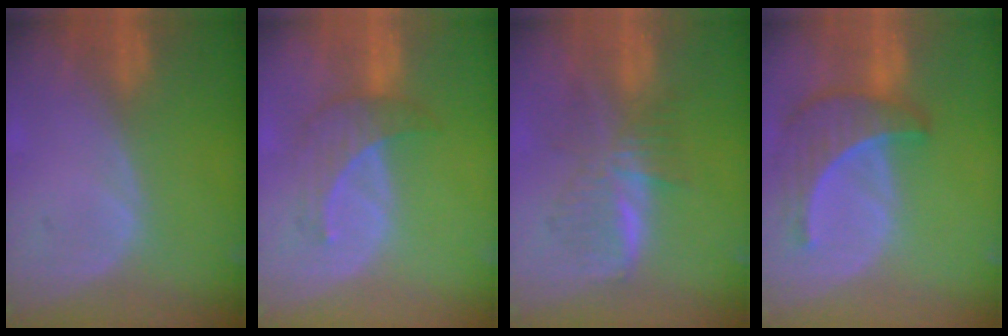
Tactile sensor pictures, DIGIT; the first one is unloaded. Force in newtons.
{"total": 4.5, "press": 4.5, "slide": 0.4}
{"total": 6.0, "press": 6.0, "slide": 0.1}
{"total": 7.1, "press": 7.0, "slide": 1.1}